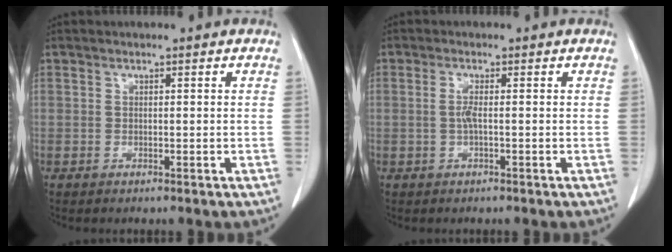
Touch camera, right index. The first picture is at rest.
{"total": 1.8, "force": [-0.1, 0.0, 1.8], "torque": [-0.042, -0.001, -0.004]}